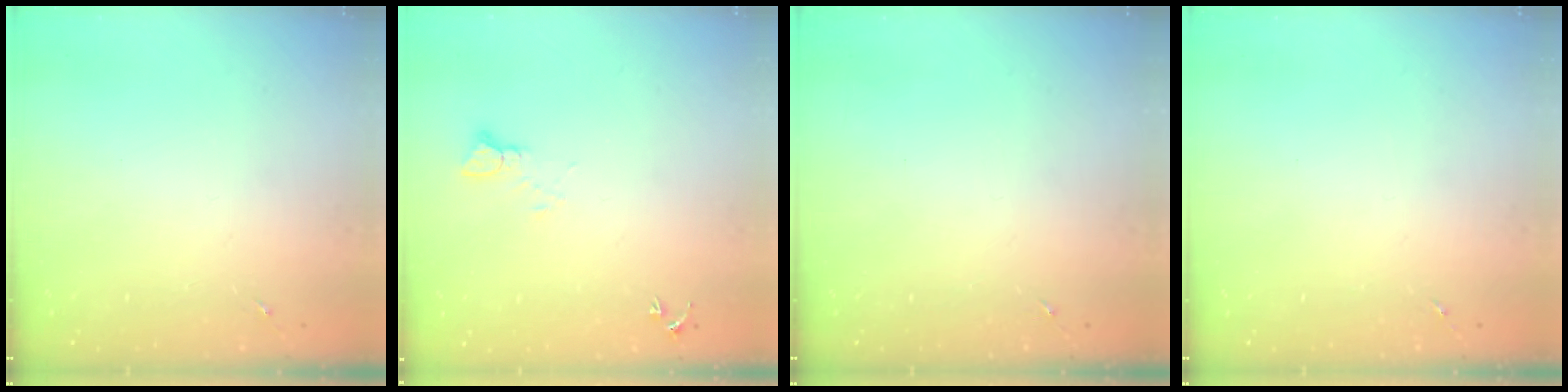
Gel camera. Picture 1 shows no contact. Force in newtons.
{"total": 4.2, "press": 4.1, "slide": 0.4}
{"total": 0.0}
{"total": 0.0}